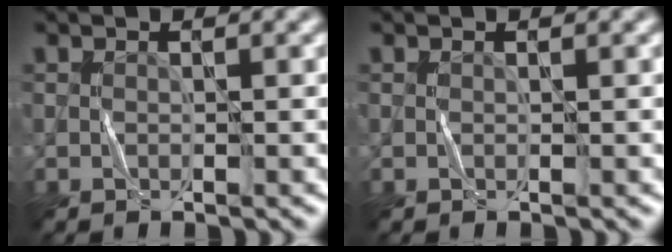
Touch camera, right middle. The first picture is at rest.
{"total": 0.0}